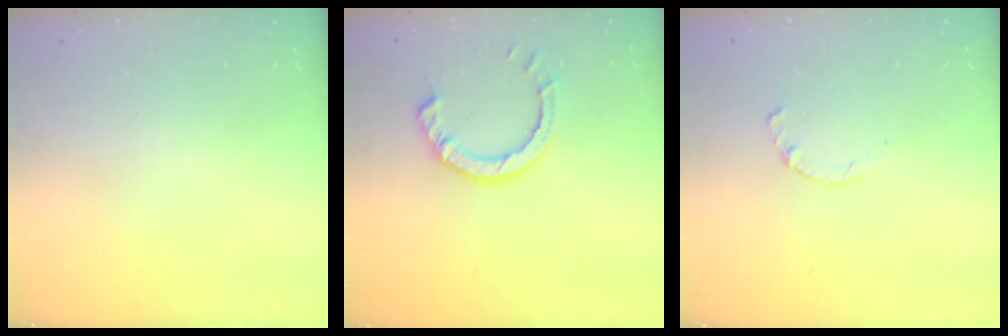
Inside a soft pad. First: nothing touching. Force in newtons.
{"total": 6.3, "press": 6.3, "slide": 0.6}
{"total": 0.9, "press": 0.8, "slide": 0.3}